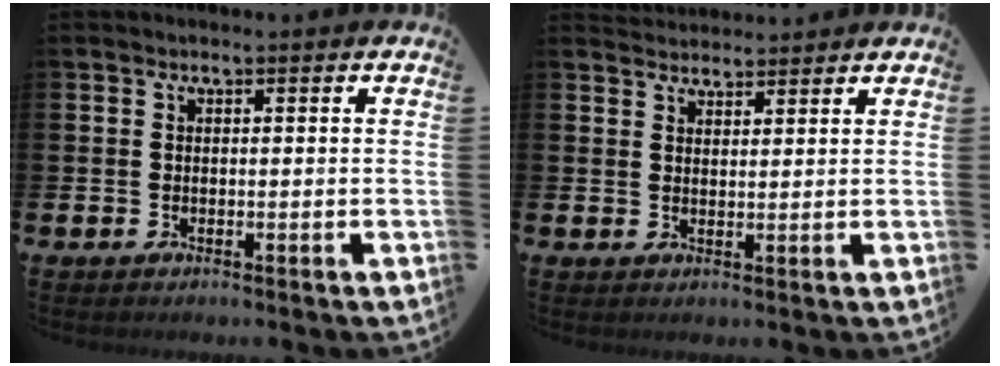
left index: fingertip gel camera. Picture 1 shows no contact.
{"total": 2.7, "force": [2.6, 0.6, -0.2], "torque": [0.002, -0.011, 0.048]}